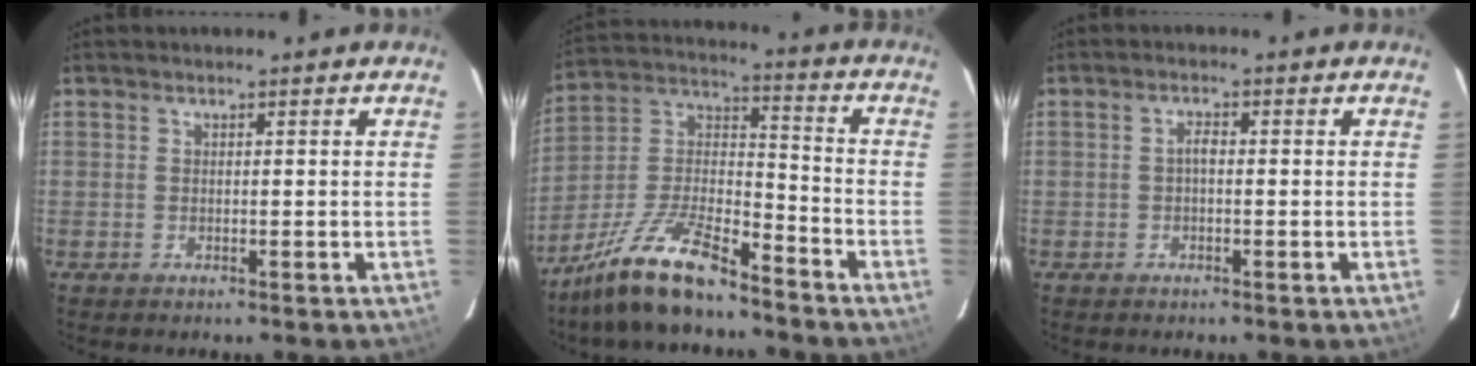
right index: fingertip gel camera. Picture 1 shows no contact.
{"total": 15.0, "force": [-11.3, 3.8, 9.1], "torque": [-0.193, 0.006, -0.213]}
{"total": 1.3, "force": [-0.2, 0.5, 1.2], "torque": [-0.021, 0.007, -0.006]}